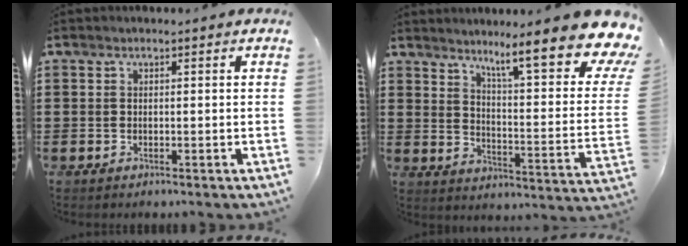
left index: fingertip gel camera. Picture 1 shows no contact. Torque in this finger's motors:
{"motor_torque": [2.14, 0.00, 1.05, 0.21]}